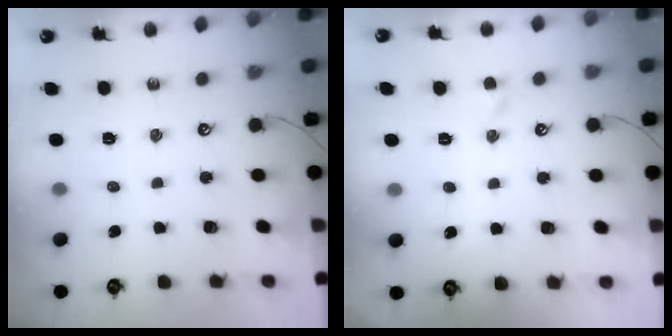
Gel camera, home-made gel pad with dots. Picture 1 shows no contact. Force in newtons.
{"total": 1.4, "press": 1.3, "slide": 0.3}